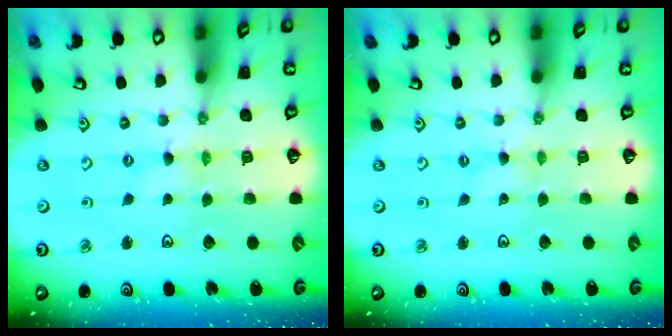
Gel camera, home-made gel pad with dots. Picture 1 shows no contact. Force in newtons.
{"total": 0.8, "press": 0.8, "slide": 0.1}